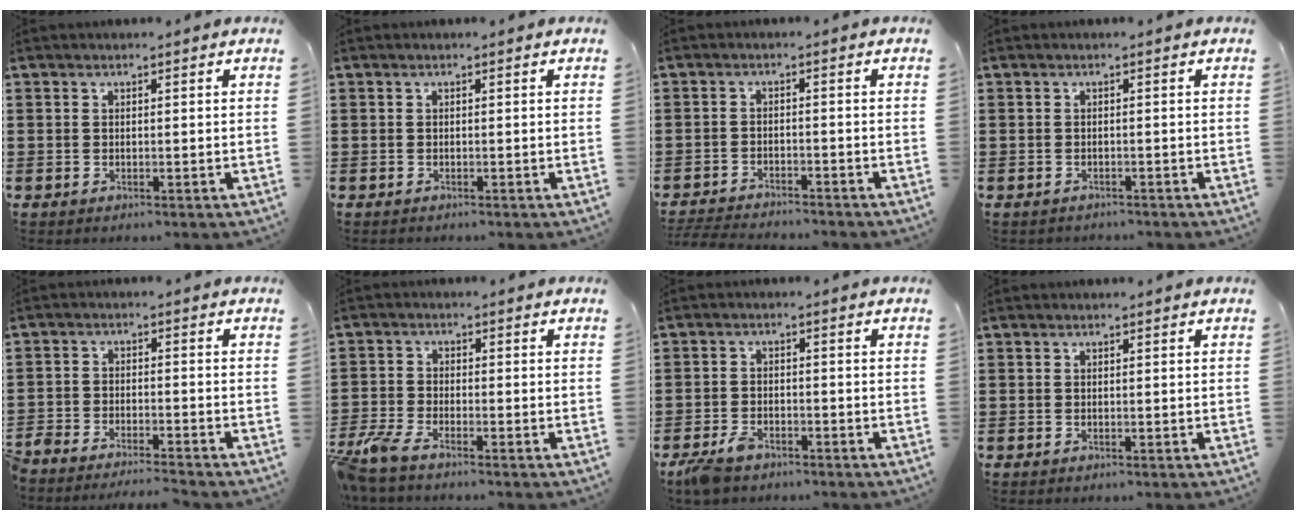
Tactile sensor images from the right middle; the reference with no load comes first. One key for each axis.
{"total": 0.0}
{"total": 3.2, "fx": -3.2, "fy": 0.1, "fz": 0.3, "tx": -0.015, "ty": -0.002, "tz": -0.070}
{"total": 0.8, "fx": -0.7, "fy": 0.2, "fz": -0.1, "tx": 0.000, "ty": 0.002, "tz": -0.017}
{"total": 4.0, "fx": -4.0, "fy": 0.0, "fz": 0.0, "tx": -0.011, "ty": -0.003, "tz": -0.089}
{"total": 4.0, "fx": -3.4, "fy": 0.7, "fz": 1.9, "tx": -0.068, "ty": -0.012, "tz": -0.077}
{"total": 3.5, "fx": -2.6, "fy": 1.6, "fz": 1.6, "tx": -0.050, "ty": -0.001, "tz": -0.057}
{"total": 0.0}